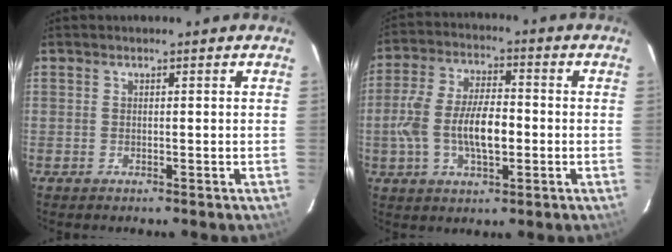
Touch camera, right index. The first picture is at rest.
{"total": 11.5, "force": [-2.0, 4.7, 10.3], "torque": [-0.210, 0.004, -0.034]}